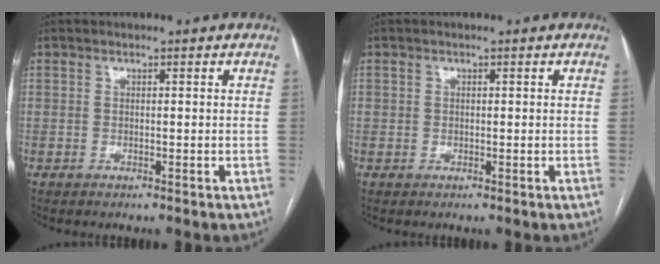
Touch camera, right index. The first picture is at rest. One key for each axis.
{"total": 0.5, "fx": 0.1, "fy": 0.5, "fz": 0.0, "tx": 0.003, "ty": 0.004, "tz": 0.003}